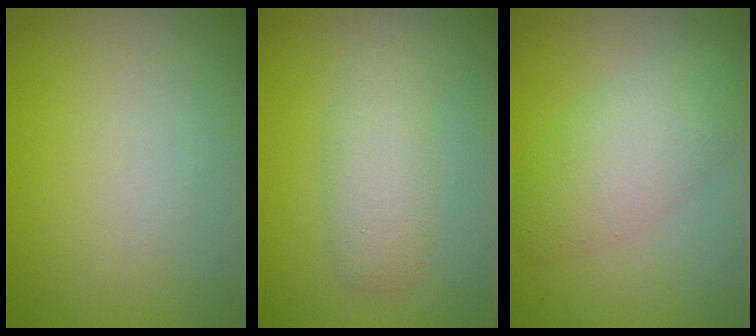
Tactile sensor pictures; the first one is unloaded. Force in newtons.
{"total": 2.8, "press": 2.8, "slide": 0.1}
{"total": 4.9, "press": 4.9, "slide": 0.3}